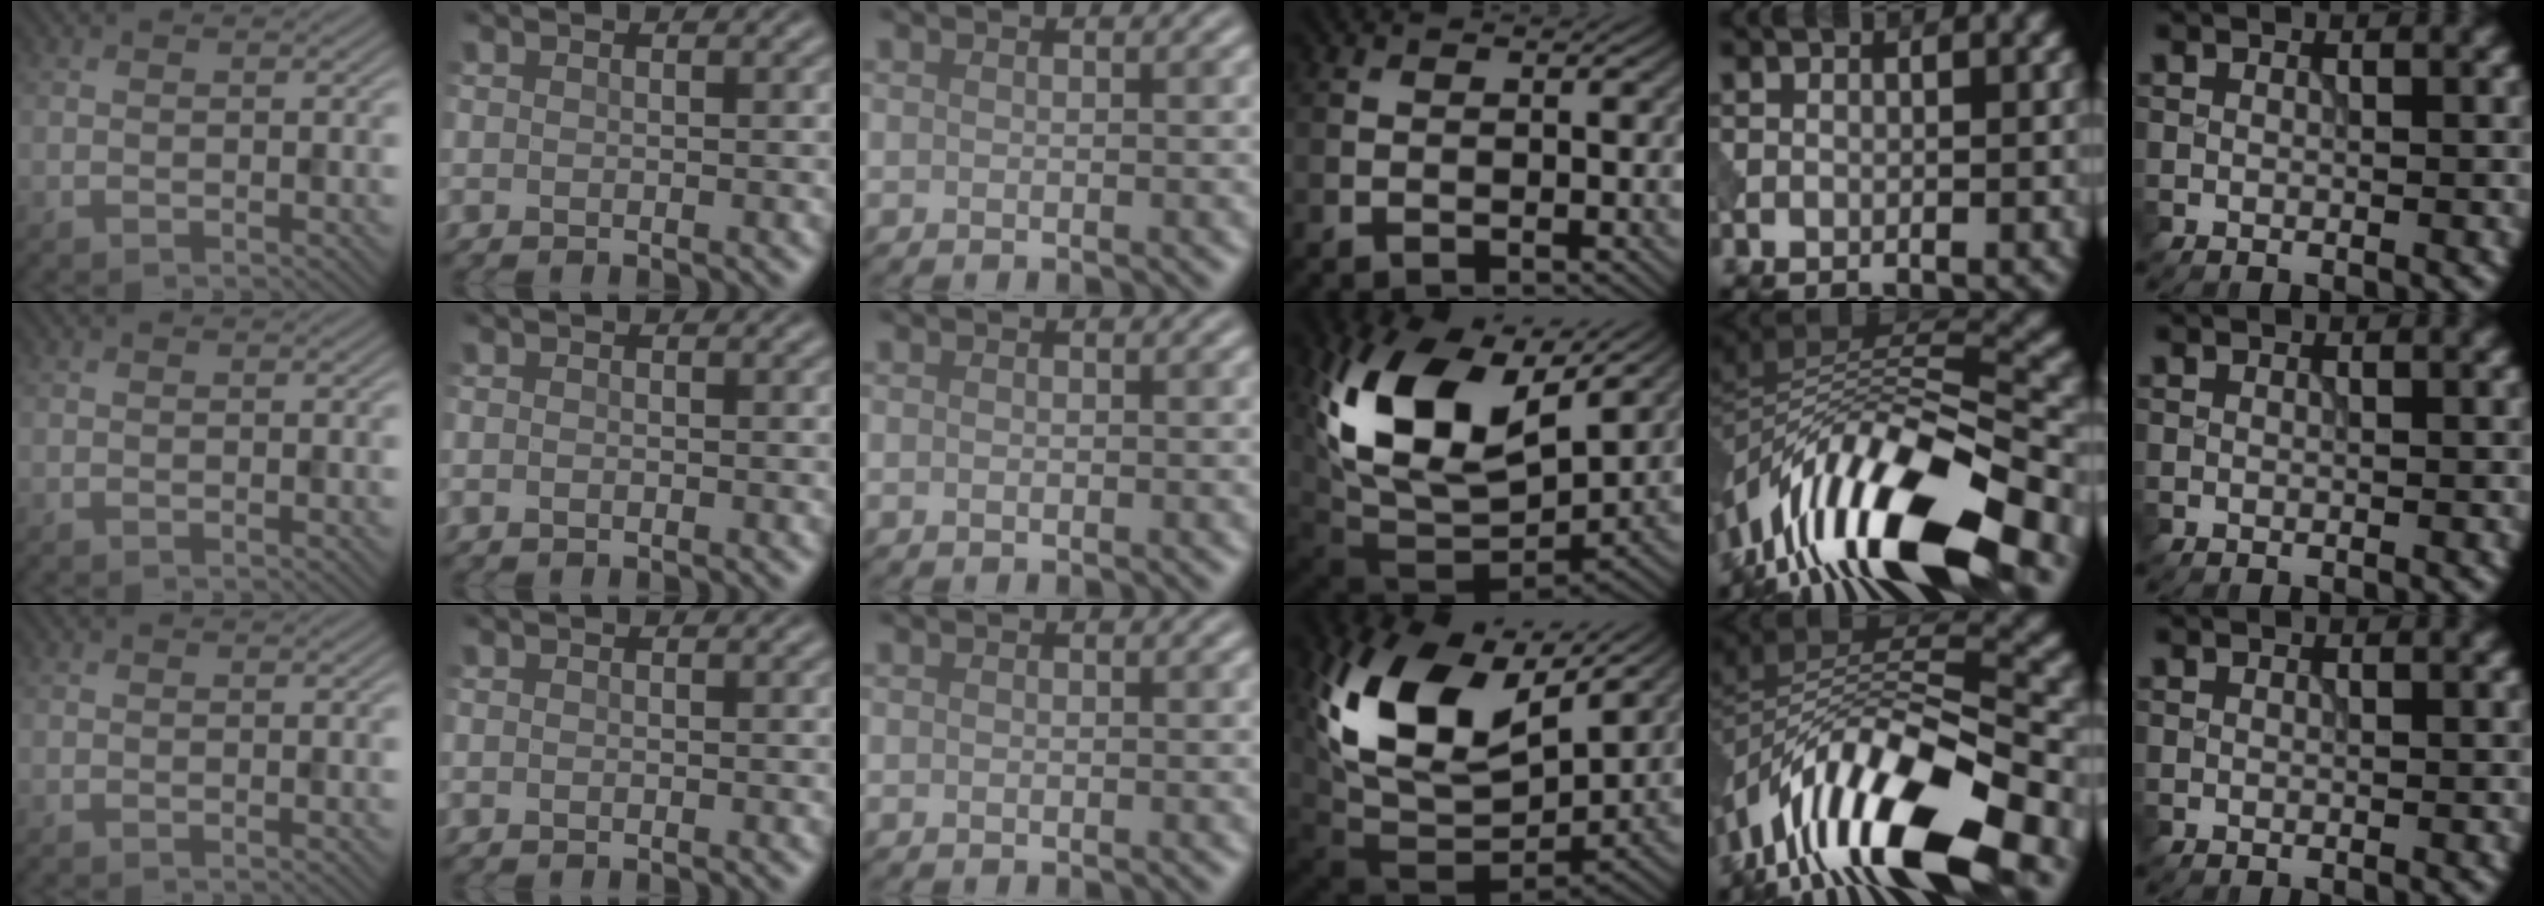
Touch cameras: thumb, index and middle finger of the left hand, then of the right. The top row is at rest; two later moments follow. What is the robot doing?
{"motion": "extract", "object": "peg toy"}